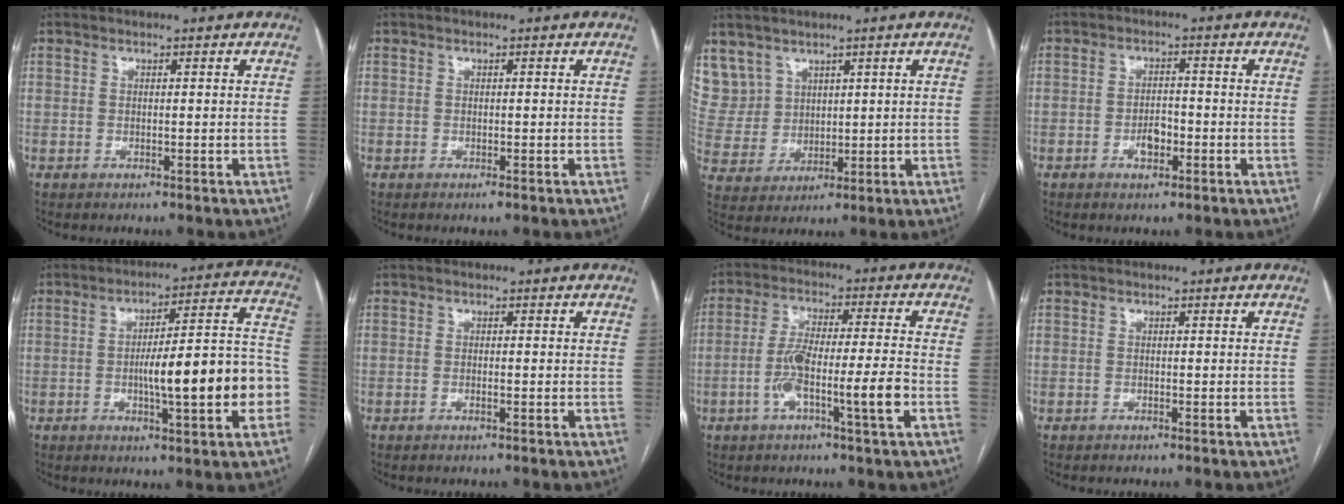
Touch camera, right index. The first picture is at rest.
{"total": 0.6, "force": [-0.3, 0.3, 0.5], "torque": [-0.005, -0.002, -0.002]}
{"total": 9.0, "force": [5.6, 7.1, 0.6], "torque": [-0.029, 0.028, 0.135]}
{"total": 3.4, "force": [-1.4, 1.6, 2.6], "torque": [-0.044, 0.004, -0.022]}
{"total": 16.2, "force": [-3.5, 2.6, 15.6], "torque": [-0.211, 0.028, -0.045]}
{"total": 0.7, "force": [-0.3, 0.1, 0.7], "torque": [-0.015, -0.001, -0.004]}
{"total": 10.0, "force": [-3.3, 0.4, 9.5], "torque": [-0.175, 0.007, -0.060]}
{"total": 0.0}